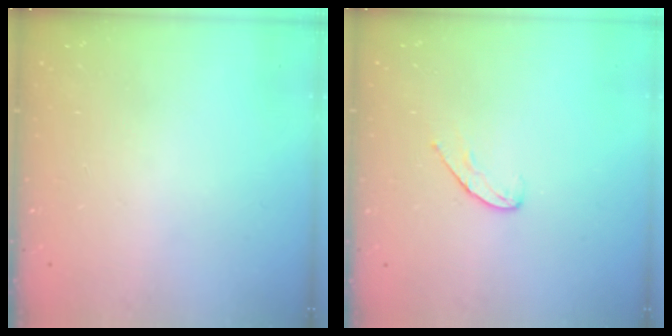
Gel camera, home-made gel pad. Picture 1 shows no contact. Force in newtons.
{"total": 5.4, "press": 5.4, "slide": 0.5}